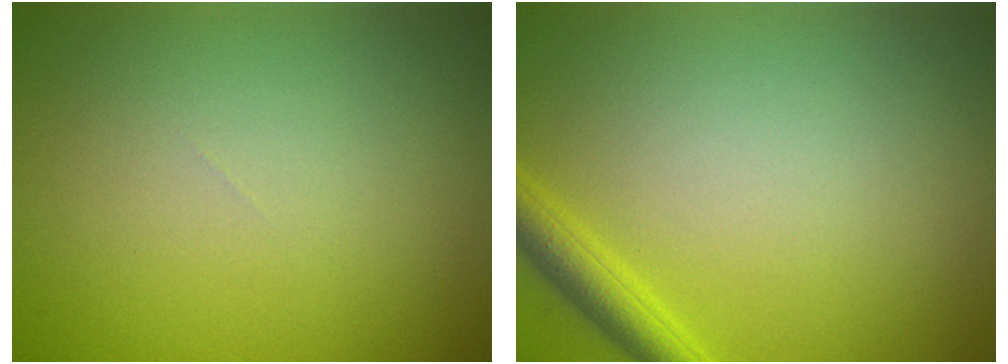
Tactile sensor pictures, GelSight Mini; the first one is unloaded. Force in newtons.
{"total": 2.3, "press": 2.3, "slide": 0.1}